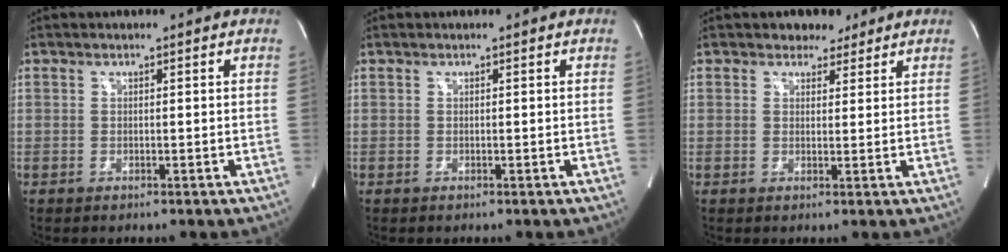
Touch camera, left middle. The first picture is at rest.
{"total": 0.0}
{"total": 3.2, "force": [2.5, 2.0, 0.6], "torque": [-0.006, 0.006, 0.034]}